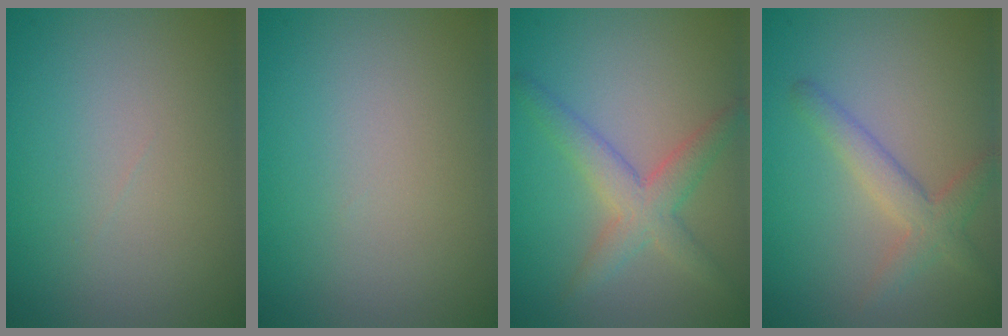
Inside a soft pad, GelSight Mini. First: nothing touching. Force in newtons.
{"total": 0.0}
{"total": 3.7, "press": 3.7, "slide": 0.1}
{"total": 2.9, "press": 2.9, "slide": 0.2}